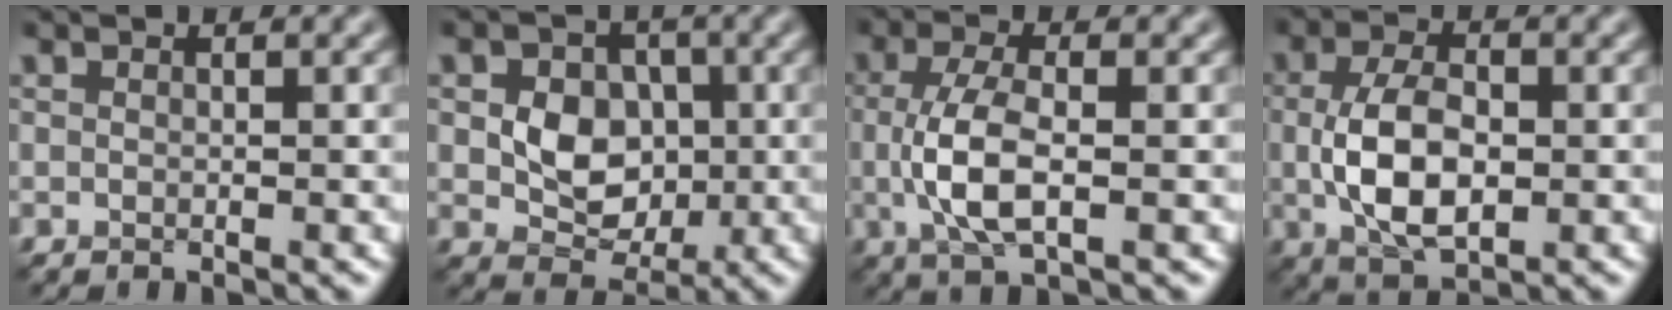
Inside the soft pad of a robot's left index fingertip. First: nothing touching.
{"total": 5.2, "force": [-0.1, 4.0, 3.3], "torque": [-0.051, -0.002, -0.004]}
{"total": 5.1, "force": [-0.5, 2.0, 4.6], "torque": [-0.108, -0.003, -0.015]}
{"total": 6.6, "force": [-0.6, 3.7, 5.5], "torque": [-0.118, -0.005, -0.012]}